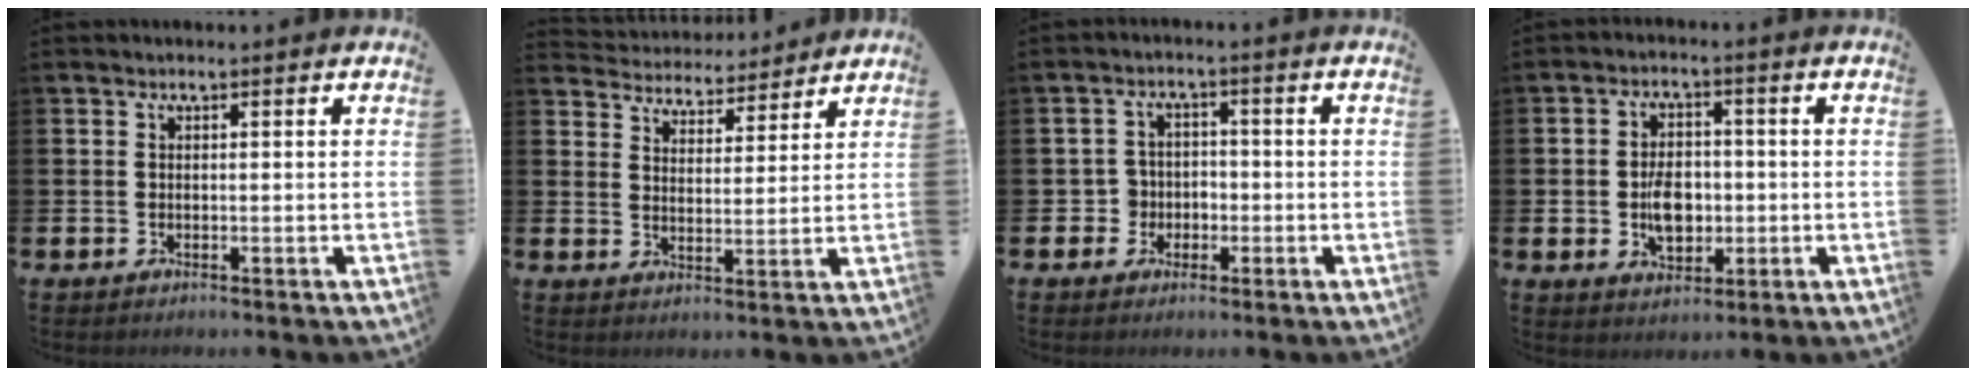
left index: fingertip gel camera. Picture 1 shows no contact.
{"total": 4.7, "force": [4.5, 1.2, -0.3], "torque": [-0.015, -0.036, 0.078]}
{"total": 3.5, "force": [-1.3, 3.2, 0.5], "torque": [-0.023, 0.008, -0.031]}
{"total": 5.7, "force": [-0.7, 3.8, 4.1], "torque": [-0.063, 0.005, -0.016]}